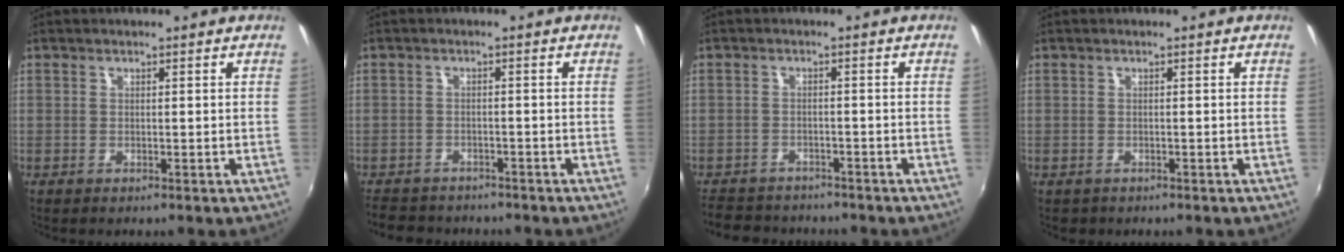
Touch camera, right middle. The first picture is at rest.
{"total": 7.2, "force": [-6.1, 3.3, 1.7], "torque": [-0.053, -0.003, -0.100]}
{"total": 8.3, "force": [-7.2, 3.7, 1.9], "torque": [-0.062, 0.001, -0.114]}
{"total": 1.1, "force": [-0.6, 0.9, 0.2], "torque": [-0.009, -0.004, -0.007]}